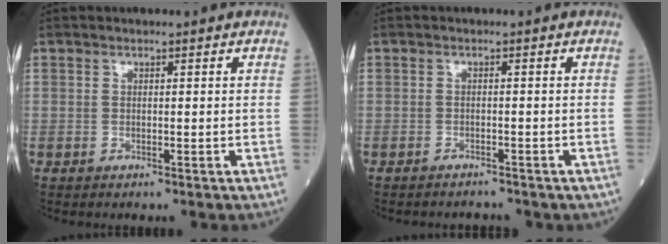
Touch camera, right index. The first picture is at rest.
{"total": 5.3, "force": [-4.6, 2.2, 1.6], "torque": [-0.033, 0.002, -0.052]}